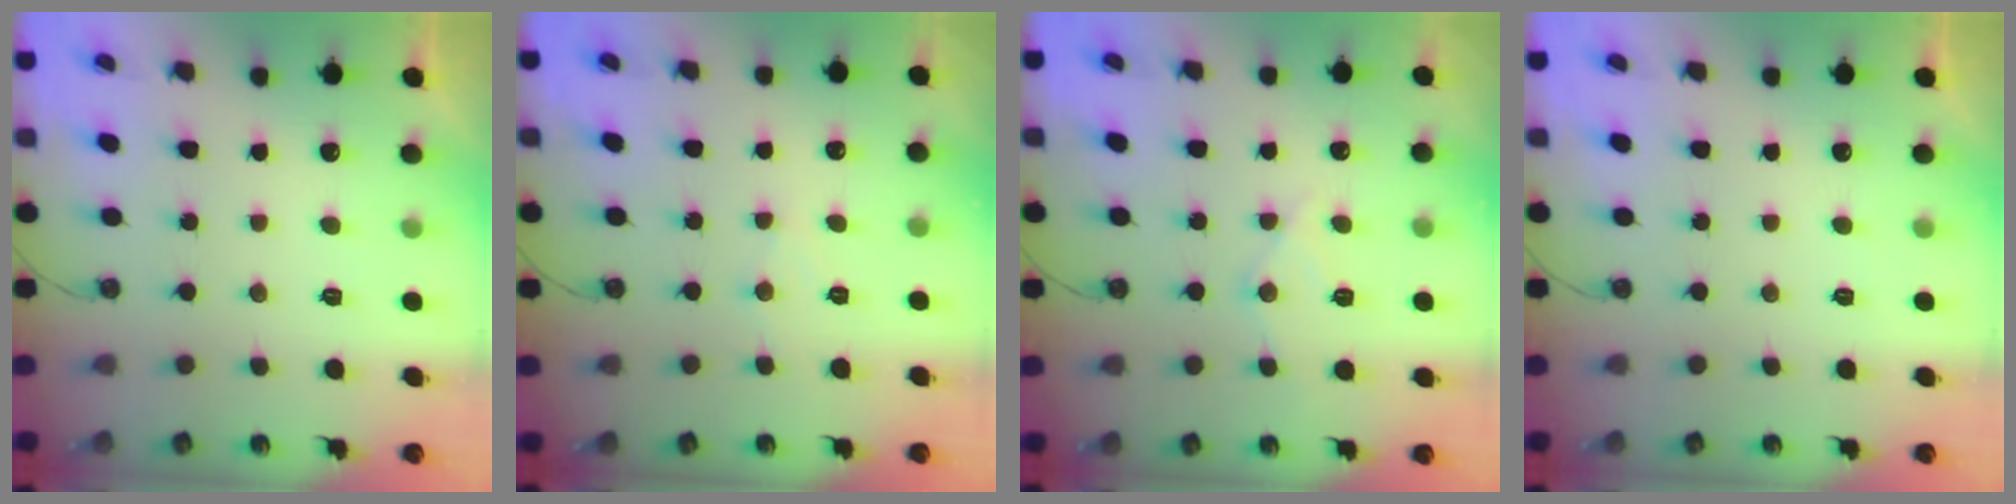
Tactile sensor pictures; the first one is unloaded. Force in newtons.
{"total": 4.3, "press": 4.2, "slide": 0.7}
{"total": 10.6, "press": 10.6, "slide": 0.9}
{"total": 0.0}